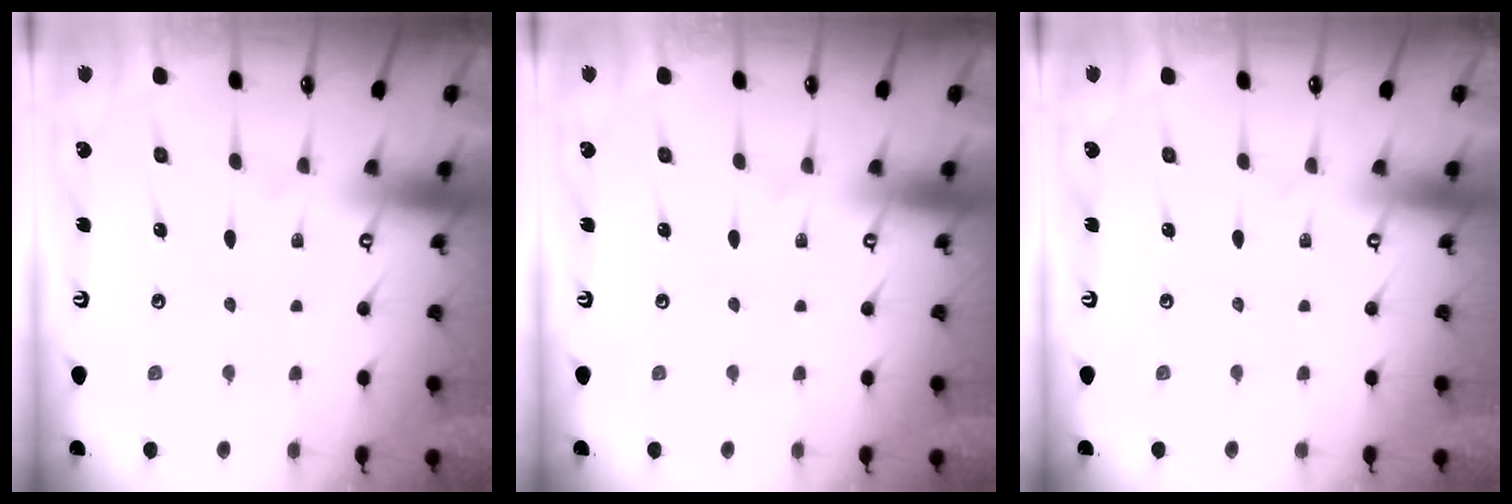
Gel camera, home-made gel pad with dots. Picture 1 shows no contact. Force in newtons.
{"total": 0.0}
{"total": 0.0}